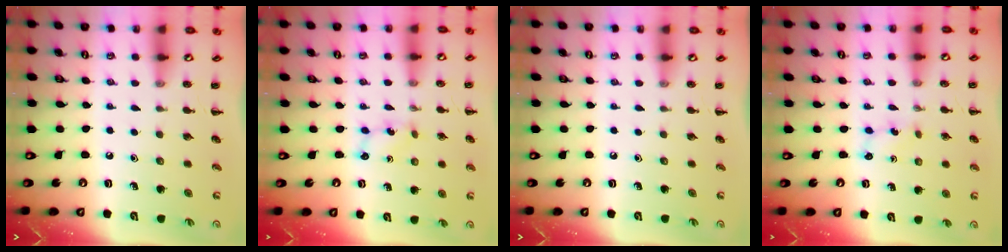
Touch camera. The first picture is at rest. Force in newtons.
{"total": 2.7, "press": 2.6, "slide": 0.8}
{"total": 0.0}
{"total": 2.8, "press": 2.6, "slide": 1.0}